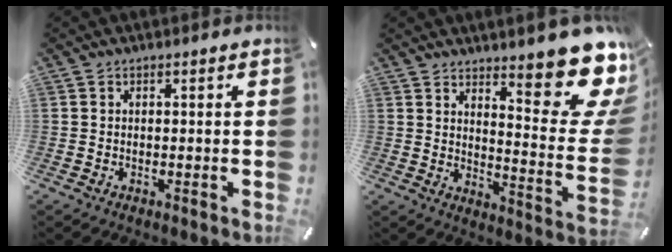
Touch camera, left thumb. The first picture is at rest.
{"total": 17.9, "force": [11.5, 5.6, 12.5], "torque": [-0.148, -0.107, 0.185]}